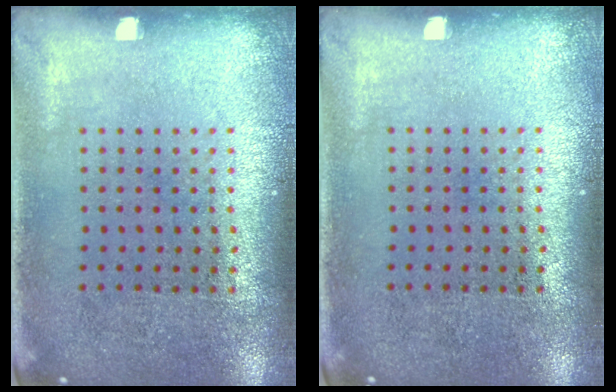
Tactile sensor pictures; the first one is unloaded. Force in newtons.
{"total": 0.0}